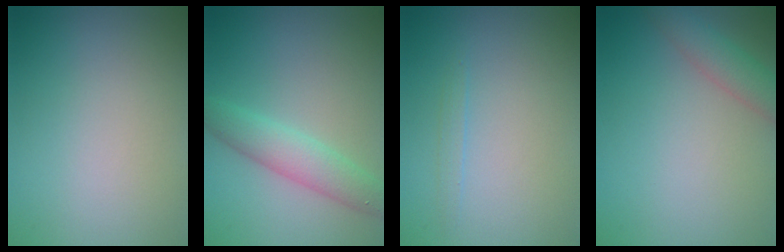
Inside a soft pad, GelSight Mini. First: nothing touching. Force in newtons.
{"total": 3.4, "press": 3.4, "slide": 0.1}
{"total": 0.7, "press": 0.7, "slide": 0.1}
{"total": 2.8, "press": 2.8, "slide": 0.2}